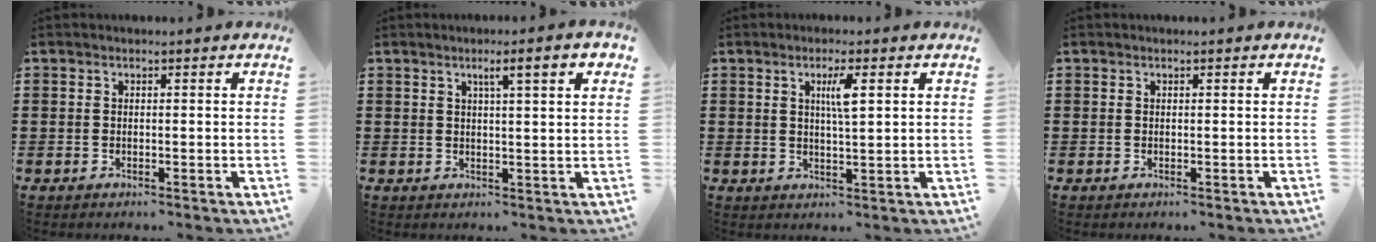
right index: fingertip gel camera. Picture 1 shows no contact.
{"total": 4.2, "force": [2.0, 0.3, 3.7], "torque": [-0.067, -0.002, 0.028]}
{"total": 3.5, "force": [1.2, 0.4, 3.3], "torque": [-0.067, 0.003, 0.017]}
{"total": 0.0}